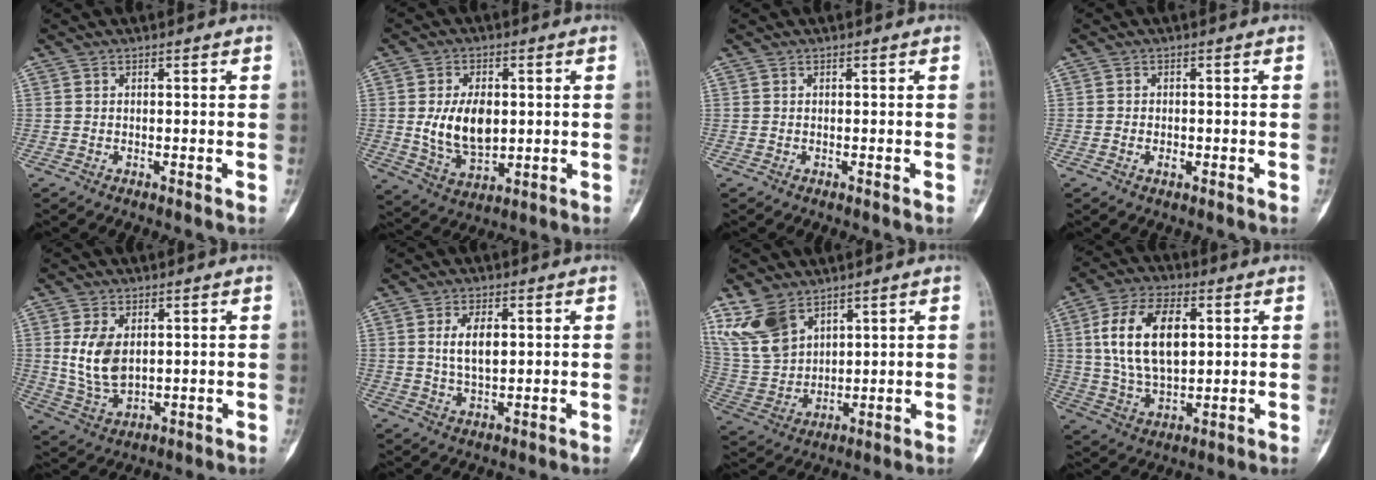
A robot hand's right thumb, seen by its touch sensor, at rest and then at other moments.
{"total": 11.1, "force": [0.7, 6.8, 8.7], "torque": [-0.139, -0.012, 0.023]}
{"total": 0.0}
{"total": 1.6, "force": [-0.5, 1.1, 1.1], "torque": [-0.012, 0.004, -0.008]}
{"total": 8.8, "force": [1.5, 5.5, 6.7], "torque": [-0.121, -0.013, 0.045]}
{"total": 5.9, "force": [1.2, 3.0, 5.0], "torque": [-0.084, -0.009, 0.025]}
{"total": 11.5, "force": [7.3, 6.9, 5.5], "torque": [-0.102, -0.024, 0.168]}
{"total": 15.8, "force": [3.4, 9.0, 12.5], "torque": [-0.218, -0.003, 0.065]}